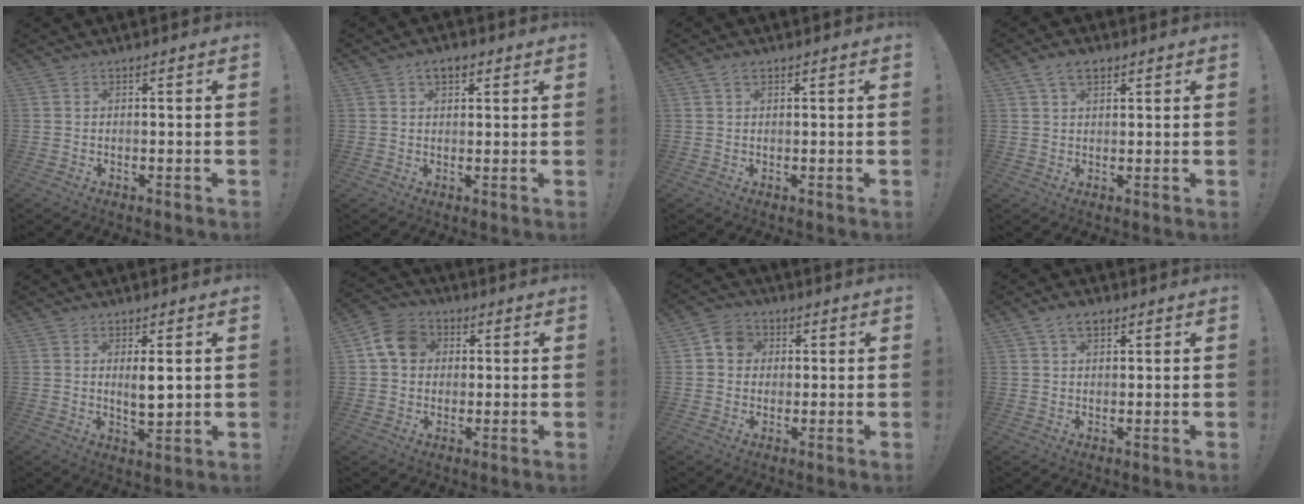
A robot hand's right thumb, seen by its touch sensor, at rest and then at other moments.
{"total": 4.3, "force": [2.0, 2.7, 2.8], "torque": [-0.041, 0.003, 0.034]}
{"total": 1.9, "force": [1.1, 1.0, 1.2], "torque": [-0.023, 0.003, 0.019]}
{"total": 5.5, "force": [2.9, 3.1, 3.4], "torque": [-0.063, -0.001, 0.056]}
{"total": 5.1, "force": [1.3, 1.6, 4.6], "torque": [-0.066, -0.011, 0.018]}
{"total": 10.7, "force": [2.9, 8.8, 5.4], "torque": [-0.087, 0.008, 0.063]}
{"total": 7.4, "force": [1.6, 6.7, 2.8], "torque": [-0.039, 0.006, 0.033]}
{"total": 4.8, "force": [2.6, 2.8, 2.9], "torque": [-0.052, 0.000, 0.049]}